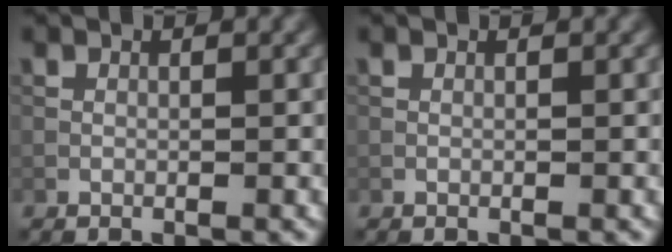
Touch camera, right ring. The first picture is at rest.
{"total": 0.0}